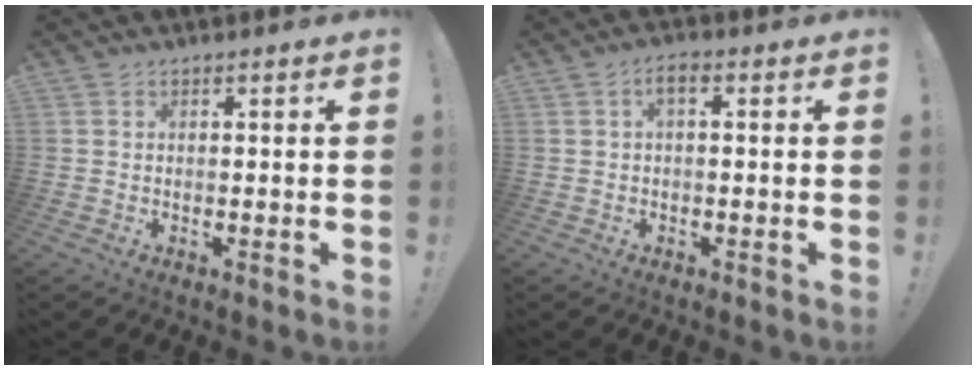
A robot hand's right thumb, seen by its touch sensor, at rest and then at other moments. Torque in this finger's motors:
{"motor_torque": [0.30, 0.91, 0.53, -0.36, -0.06]}